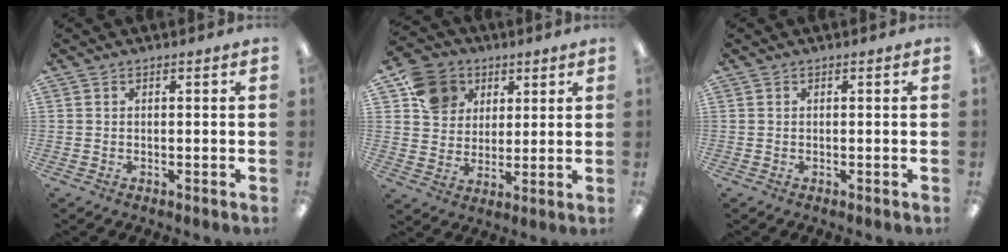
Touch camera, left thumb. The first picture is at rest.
{"total": 11.2, "force": [5.8, 9.1, 3.0], "torque": [-0.056, -0.024, 0.116]}
{"total": 0.0}